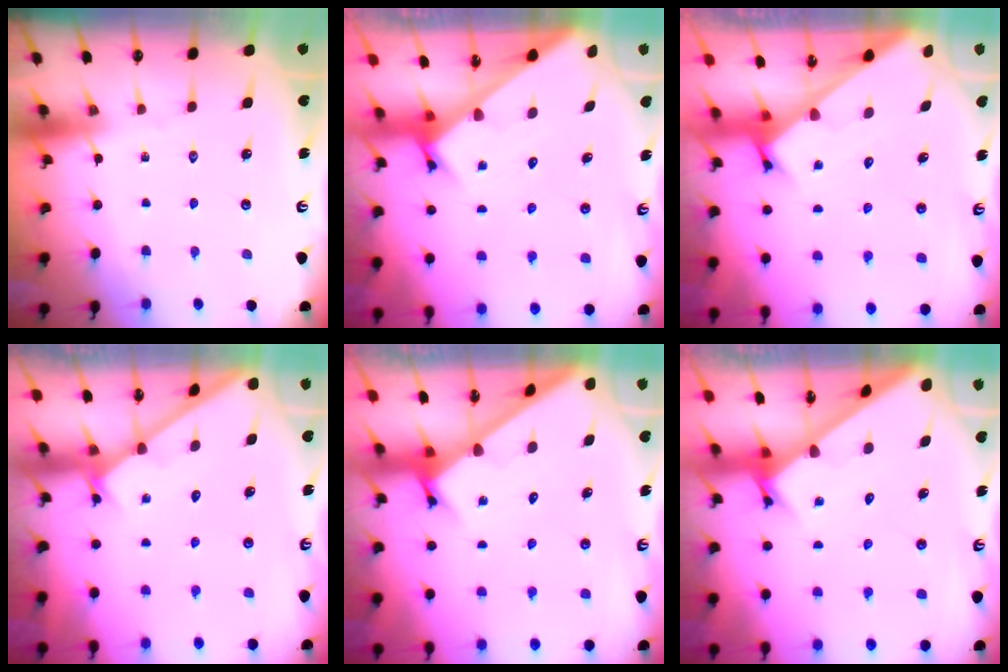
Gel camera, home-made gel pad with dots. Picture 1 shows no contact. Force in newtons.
{"total": 2.6, "press": 2.6, "slide": 0.2}
{"total": 2.5, "press": 2.5, "slide": 0.3}
{"total": 2.3, "press": 2.3, "slide": 0.2}
{"total": 2.8, "press": 2.8, "slide": 0.2}
{"total": 2.7, "press": 2.7, "slide": 0.2}